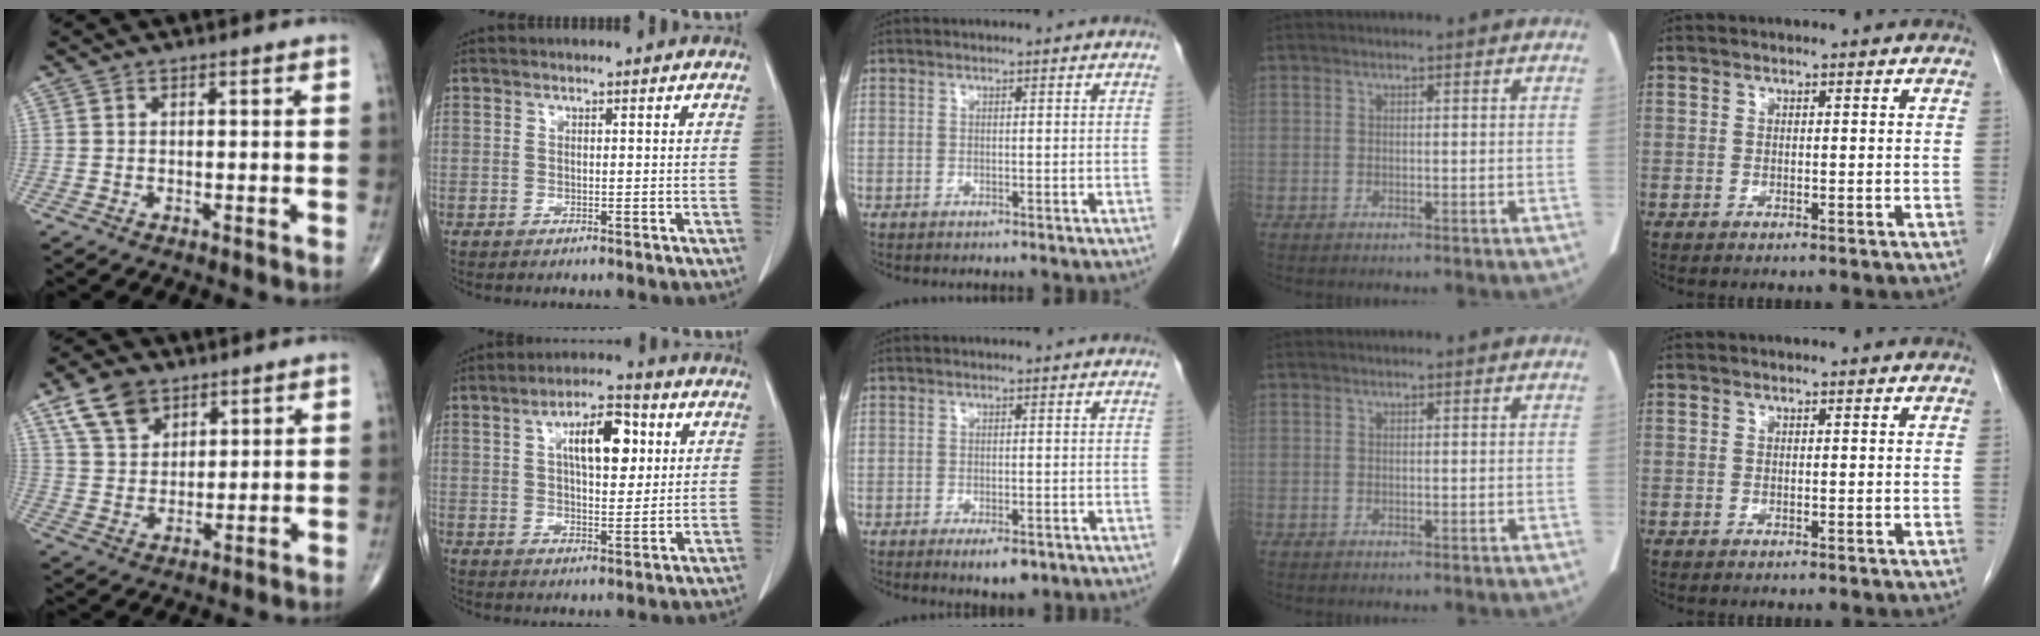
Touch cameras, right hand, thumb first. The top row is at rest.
{"thumb": {"total": 9.0, "force": [5.4, 5.6, 4.5], "torque": [-0.065, -0.023, 0.106]}, "index": {"total": 9.3, "force": [2.9, 3.6, 8.1], "torque": [-0.131, 0.016, 0.045]}, "middle": {"total": 4.1, "force": [-2.4, 1.4, 3.0], "torque": [-0.043, -0.004, -0.028]}}